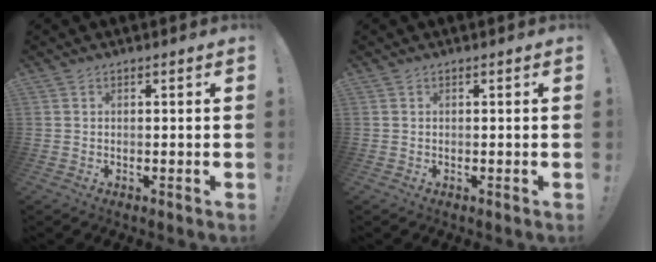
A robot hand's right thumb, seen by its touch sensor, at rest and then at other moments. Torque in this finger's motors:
{"motor_torque": [0.00, 0.00, 0.00, 0.00, 0.00]}